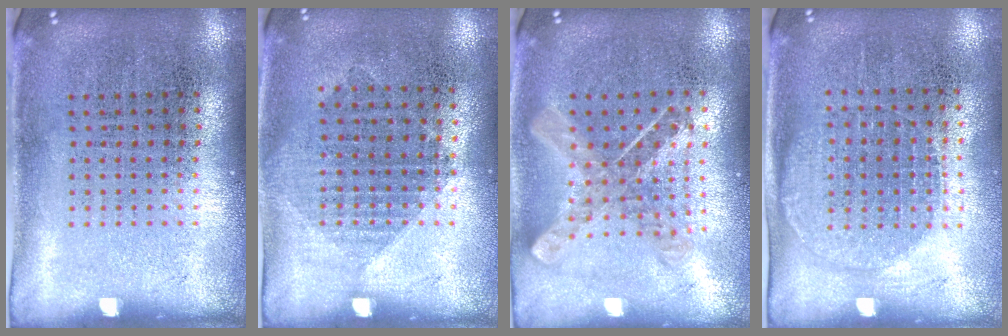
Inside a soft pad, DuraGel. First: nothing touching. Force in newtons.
{"total": 1.0, "press": 0.9, "slide": 0.5}
{"total": 0.9, "press": 0.8, "slide": 0.2}
{"total": 1.1, "press": 1.0, "slide": 0.5}